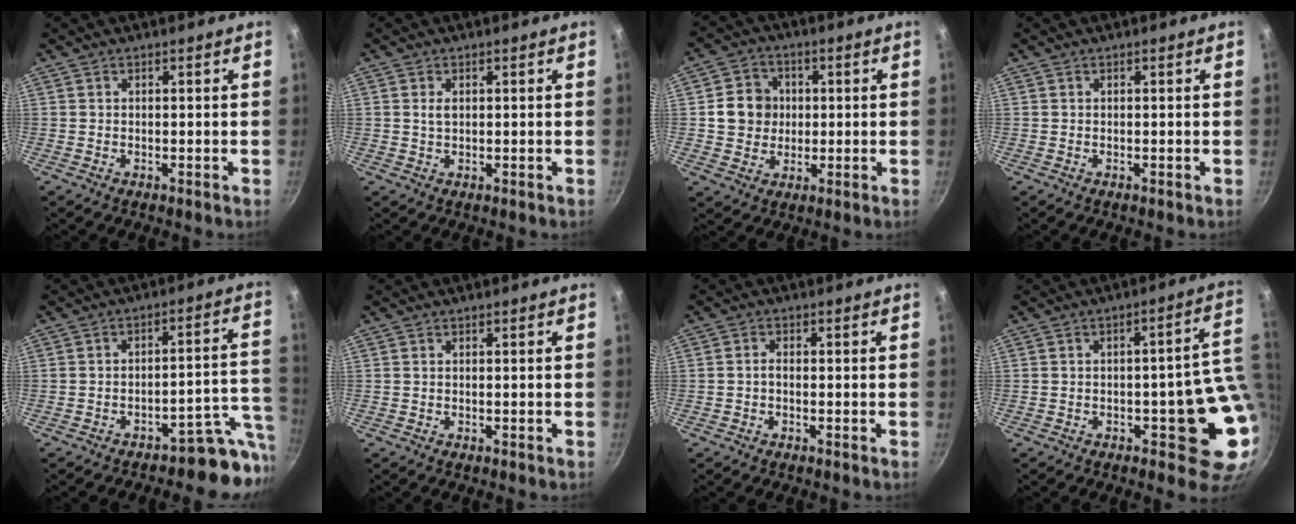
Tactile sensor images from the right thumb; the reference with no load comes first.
{"total": 1.7, "force": [0.4, 1.1, 1.3], "torque": [-0.024, -0.001, 0.007]}
{"total": 8.0, "force": [0.8, 7.3, 3.1], "torque": [-0.021, 0.009, 0.007]}
{"total": 0.0}
{"total": 8.8, "force": [-5.8, 3.6, 5.5], "torque": [-0.023, 0.065, -0.086]}
{"total": 0.0}
{"total": 1.5, "force": [-0.4, 1.0, 1.1], "torque": [-0.018, 0.009, -0.010]}
{"total": 12.1, "force": [-0.8, 5.1, 11.0], "torque": [-0.070, 0.010, -0.008]}